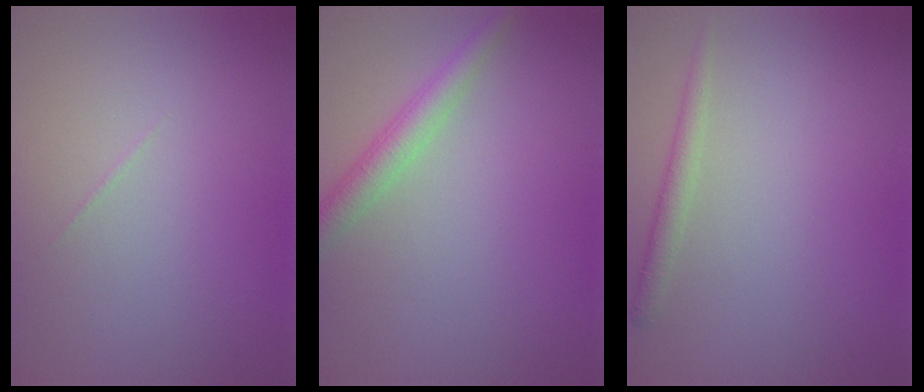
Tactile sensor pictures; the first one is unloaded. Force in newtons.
{"total": 2.8, "press": 2.8, "slide": 0.2}
{"total": 1.5, "press": 1.5, "slide": 0.1}